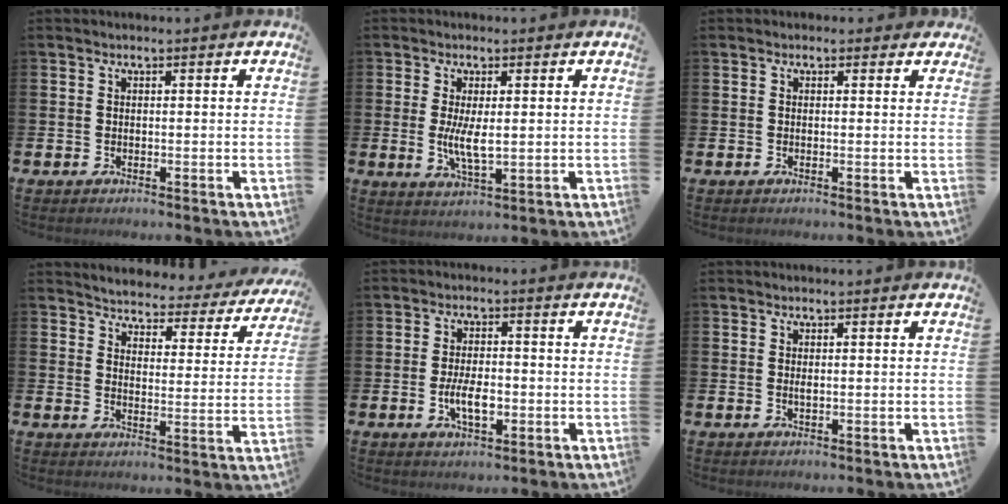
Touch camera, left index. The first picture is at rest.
{"total": 4.5, "force": [0.6, 1.5, 4.2], "torque": [-0.073, -0.001, 0.009]}
{"total": 0.7, "force": [0.2, 0.6, 0.2], "torque": [0.003, 0.006, 0.001]}
{"total": 3.1, "force": [2.9, 0.9, 0.2], "torque": [-0.030, -0.032, 0.042]}
{"total": 4.4, "force": [-0.9, 2.2, 3.8], "torque": [-0.059, 0.002, -0.017]}
{"total": 0.7, "force": [0.2, 0.2, 0.6], "torque": [-0.013, 0.001, 0.003]}